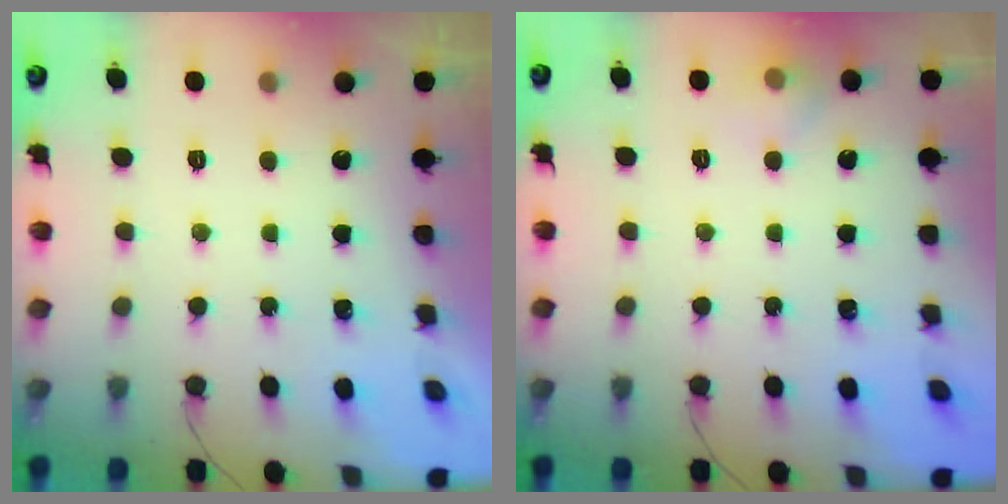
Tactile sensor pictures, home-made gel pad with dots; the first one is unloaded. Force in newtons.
{"total": 5.8, "press": 5.6, "slide": 1.7}